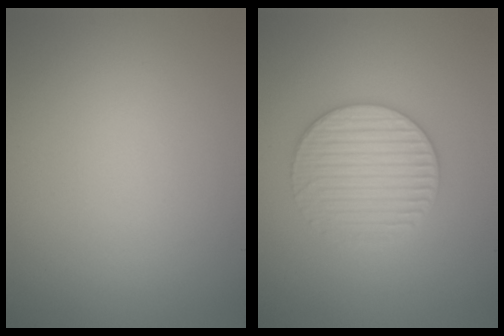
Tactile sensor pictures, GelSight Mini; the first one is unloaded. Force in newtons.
{"total": 3.5, "press": 3.5, "slide": 0.7}